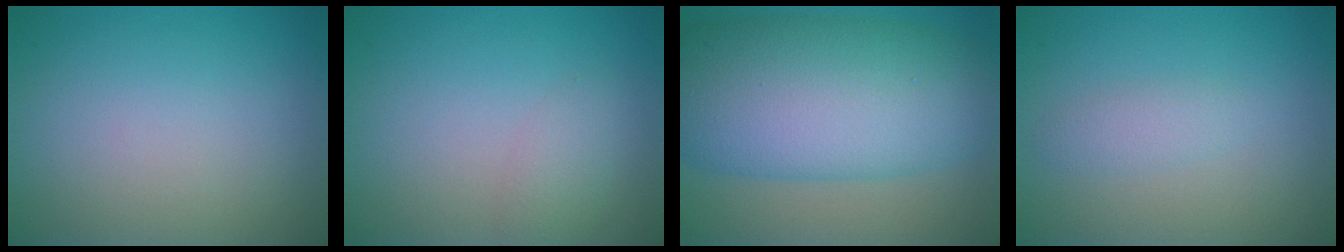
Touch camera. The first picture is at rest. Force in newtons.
{"total": 1.5, "press": 1.5, "slide": 0.0}
{"total": 13.5, "press": 13.5, "slide": 0.3}
{"total": 1.4, "press": 1.4, "slide": 0.0}